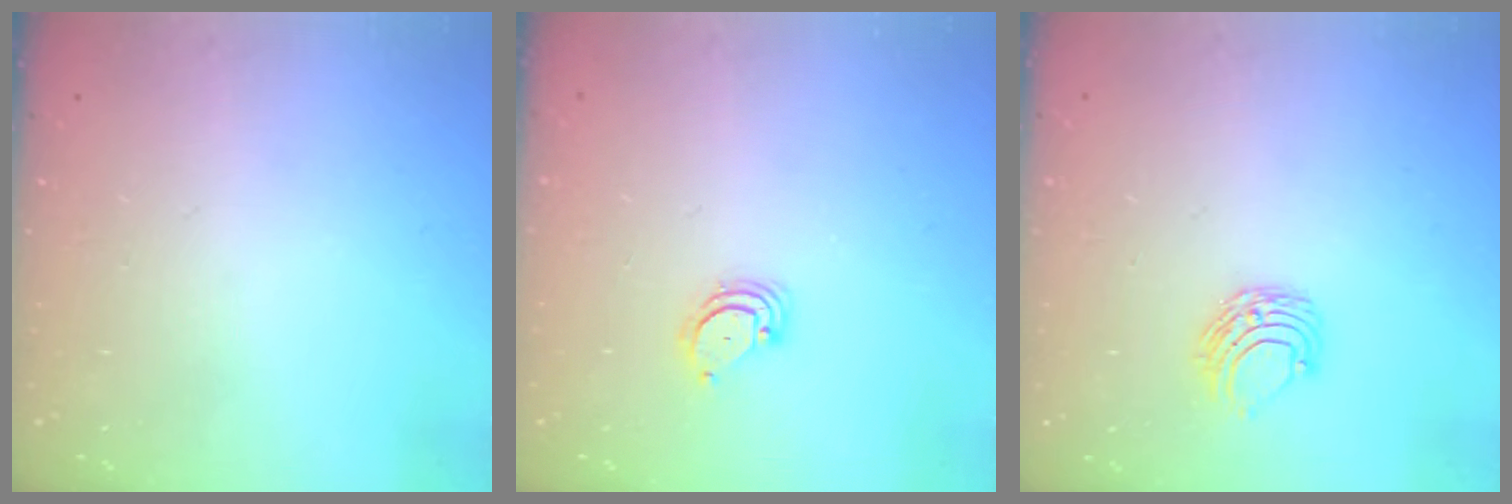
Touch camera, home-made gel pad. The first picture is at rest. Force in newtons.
{"total": 3.3, "press": 3.3, "slide": 0.3}
{"total": 6.3, "press": 6.2, "slide": 0.6}